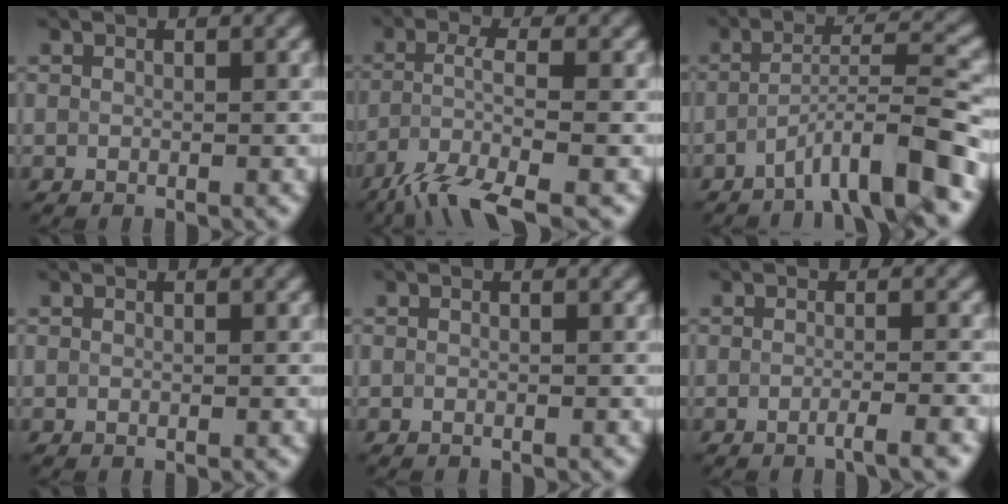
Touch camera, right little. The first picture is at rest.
{"total": 6.4, "force": [-4.4, 1.1, 4.5], "torque": [-0.082, -0.007, -0.092]}
{"total": 7.3, "force": [-4.8, 0.8, 5.4], "torque": [-0.084, 0.016, -0.086]}
{"total": 0.0}
{"total": 0.6, "force": [-0.6, 0.0, -0.1], "torque": [0.002, -0.006, -0.011]}
{"total": 2.6, "force": [-1.6, 0.5, 2.0], "torque": [-0.019, 0.001, -0.039]}